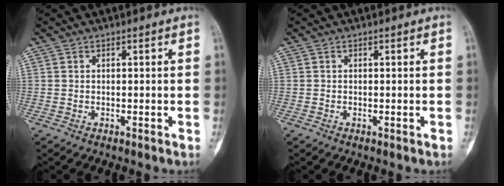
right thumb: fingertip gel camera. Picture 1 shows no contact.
{"total": 0.0}